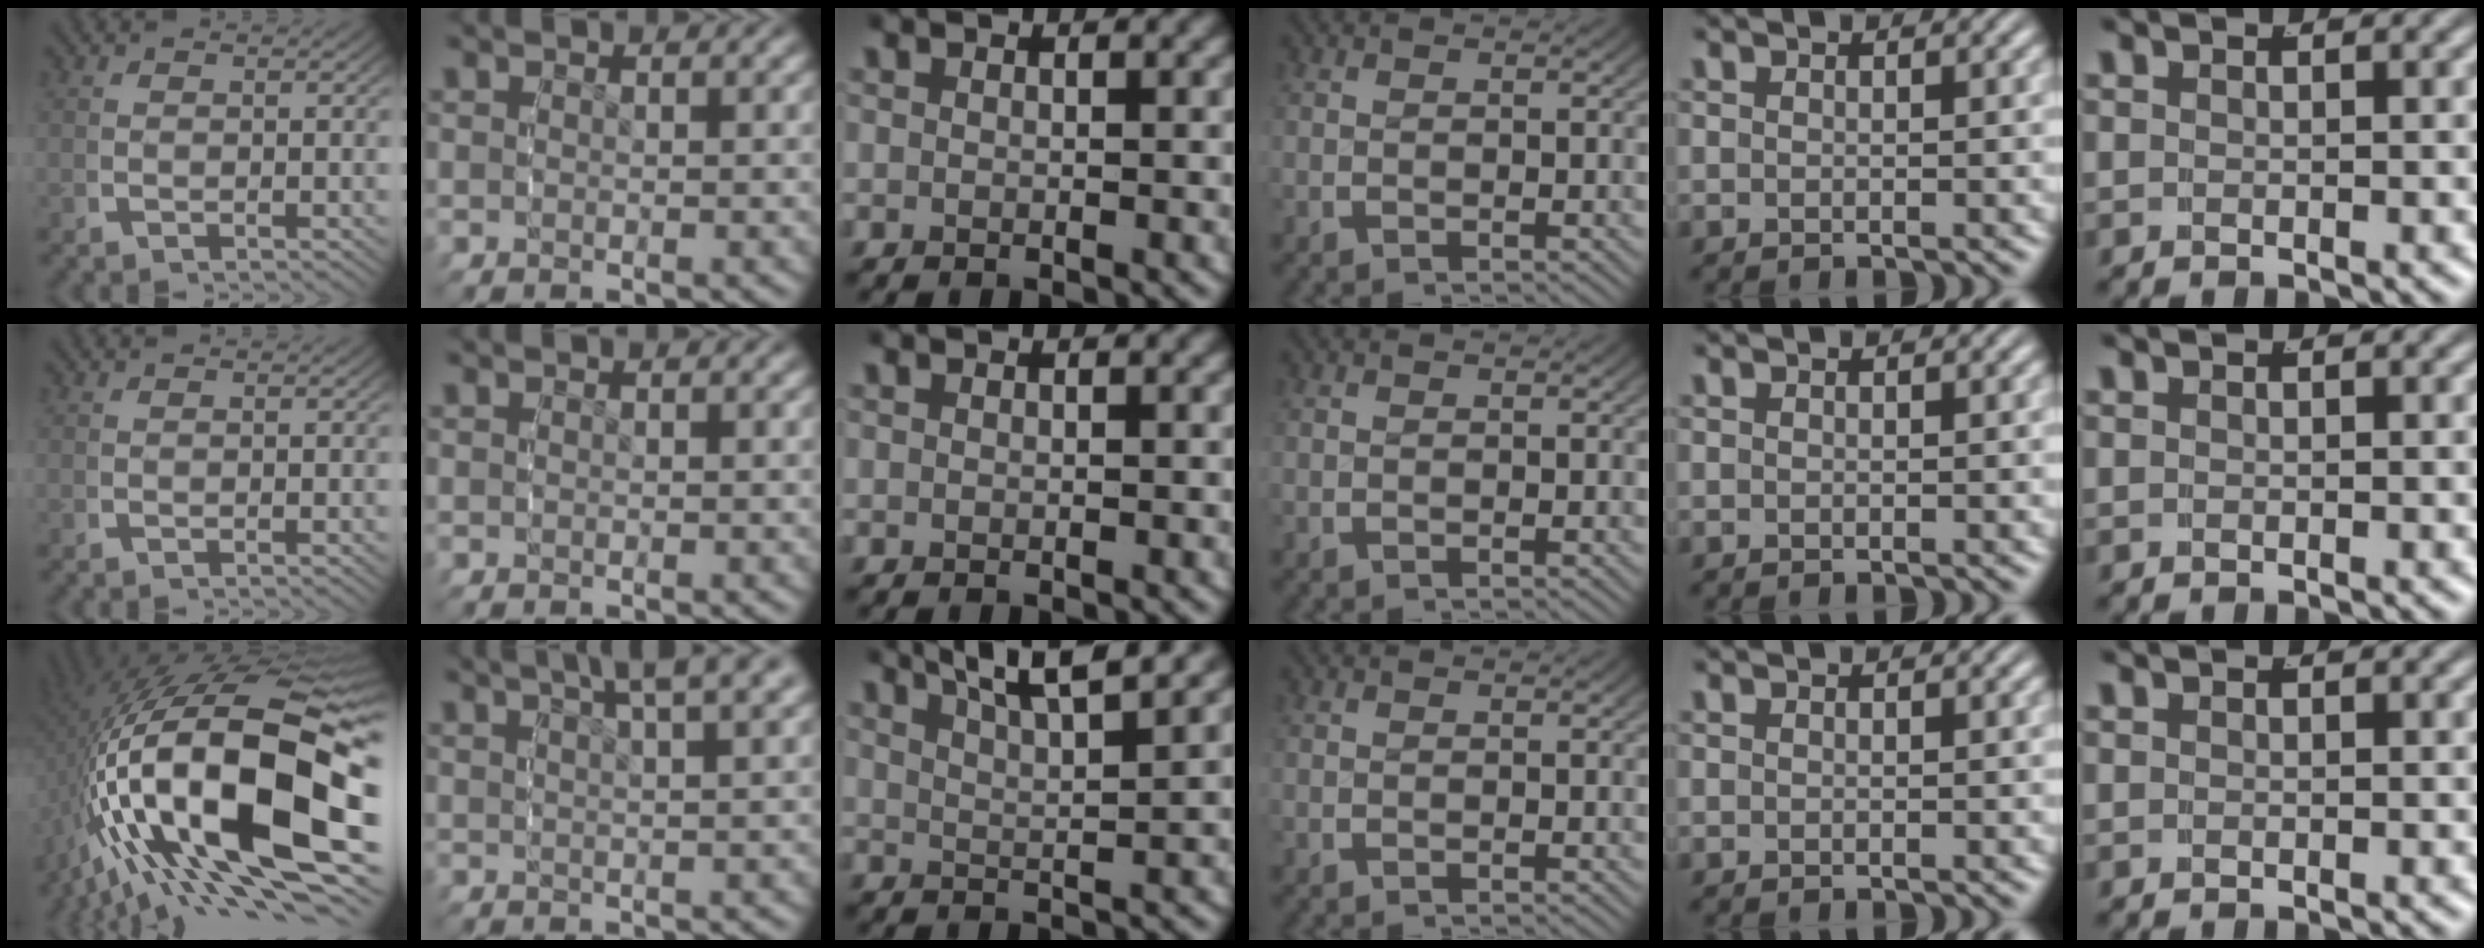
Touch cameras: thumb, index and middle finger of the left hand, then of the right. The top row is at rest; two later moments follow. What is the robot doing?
{"motion": "grasp_and_lifting", "object": "dispenser bottle"}